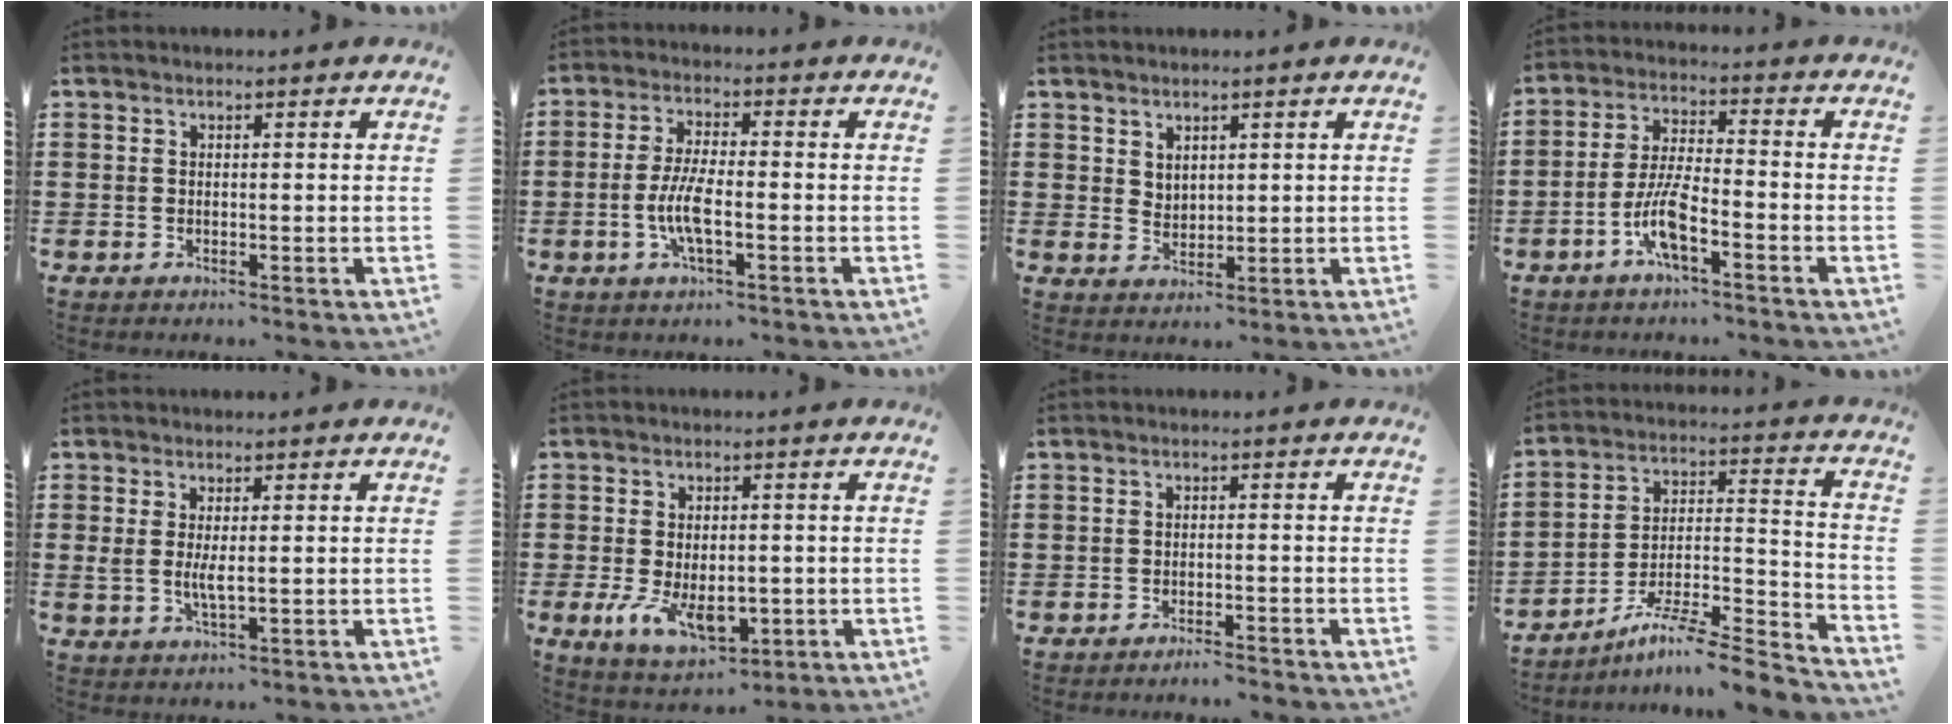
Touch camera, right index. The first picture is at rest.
{"total": 5.9, "force": [-1.7, 1.5, 5.5], "torque": [-0.127, -0.009, -0.039]}
{"total": 2.4, "force": [2.0, 1.2, 0.2], "torque": [-0.008, 0.003, 0.040]}
{"total": 7.1, "force": [-3.7, 1.4, 5.8], "torque": [-0.135, -0.008, -0.075]}
{"total": 2.8, "force": [0.2, 0.8, 2.6], "torque": [-0.052, 0.000, 0.005]}
{"total": 7.1, "force": [-1.7, 4.1, 5.5], "torque": [-0.105, -0.001, -0.031]}
{"total": 1.5, "force": [-1.4, -0.1, 0.3], "torque": [-0.009, 0.001, -0.028]}
{"total": 8.3, "force": [-7.0, 0.6, 4.4], "torque": [-0.070, 0.000, -0.137]}